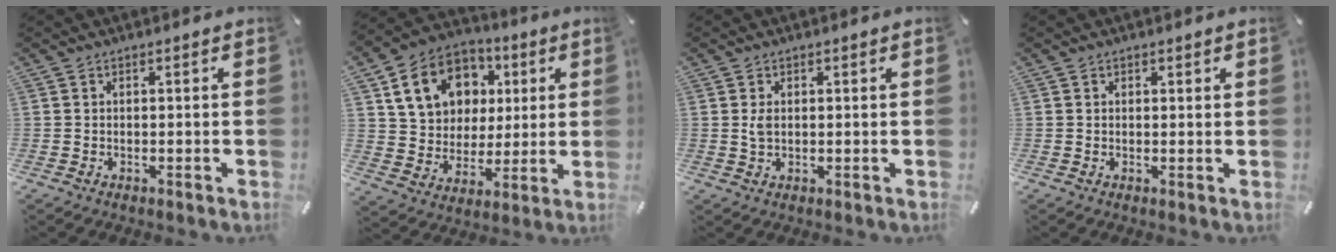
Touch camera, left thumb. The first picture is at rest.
{"total": 14.9, "force": [5.0, 12.7, 6.1], "torque": [-0.109, -0.002, 0.102]}
{"total": 2.1, "force": [0.5, 1.4, 1.5], "torque": [-0.026, 0.000, 0.006]}
{"total": 0.7, "force": [0.5, 0.5, 0.1], "torque": [0.006, -0.002, 0.007]}